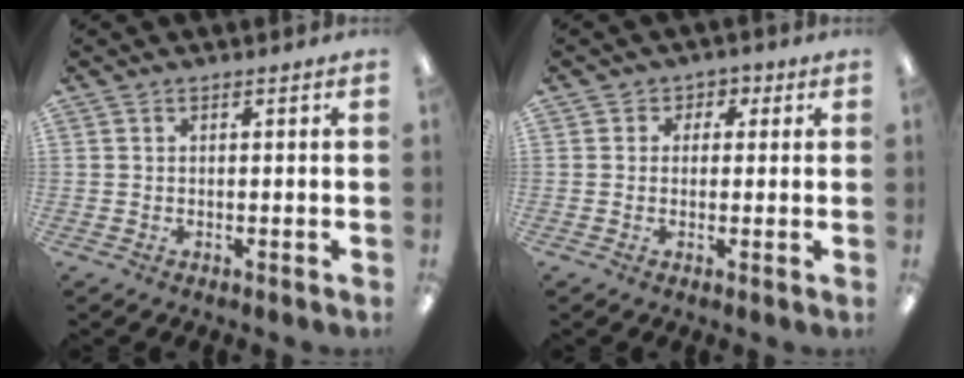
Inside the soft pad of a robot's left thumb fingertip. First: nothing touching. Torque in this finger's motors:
{"motor_torque": [-0.35, 0.30, -0.23, 0.14, -0.01]}